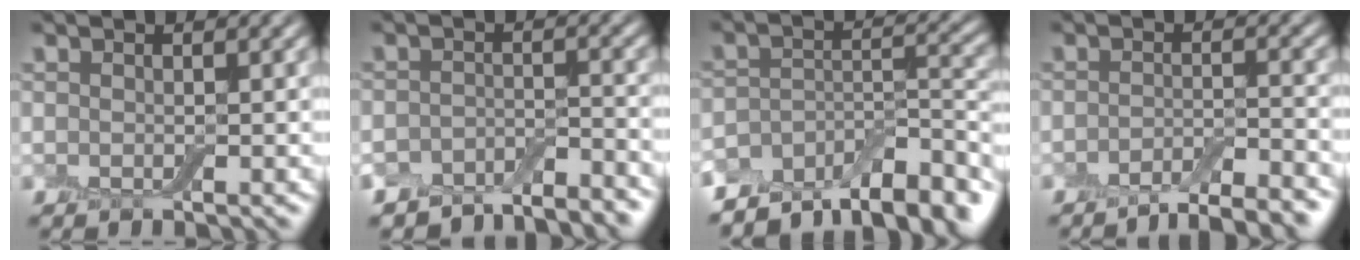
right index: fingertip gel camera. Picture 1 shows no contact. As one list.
[{"total": 4.8, "force": [-4.4, 1.3, 1.1], "torque": [-0.017, -0.008, -0.071]}, {"total": 9.0, "force": [-7.4, 3.2, 4.0], "torque": [-0.051, 0.005, -0.124]}, {"total": 4.6, "force": [-3.7, 0.9, 2.5], "torque": [-0.038, 0.002, -0.060]}]